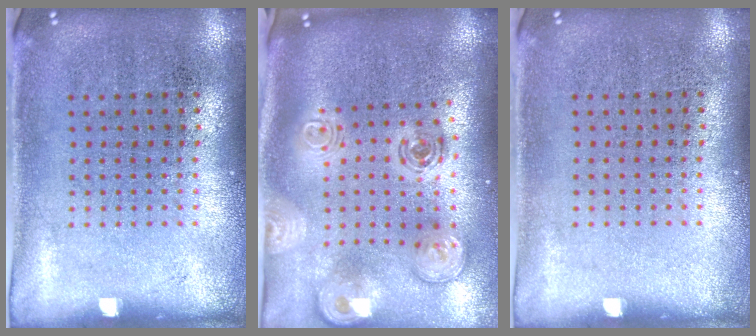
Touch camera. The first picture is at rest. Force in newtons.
{"total": 2.8, "press": 2.0, "slide": 2.0}
{"total": 0.0}